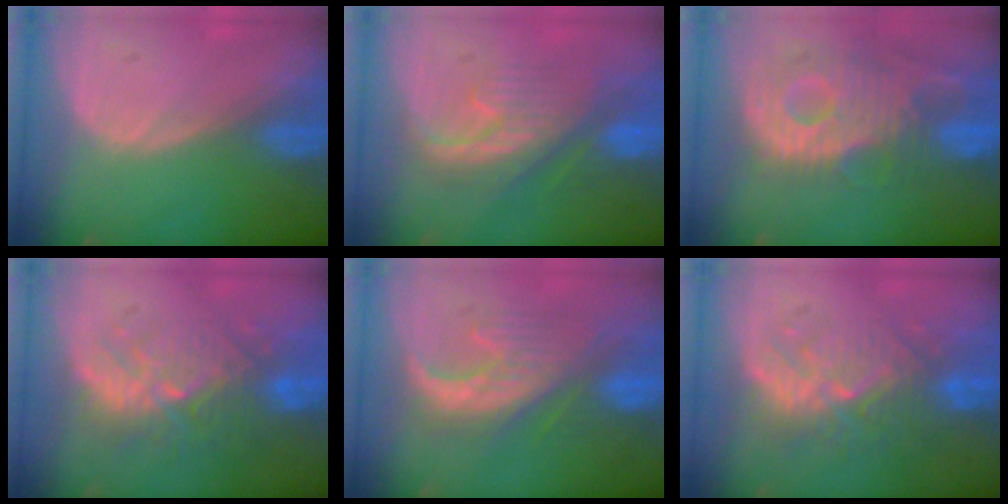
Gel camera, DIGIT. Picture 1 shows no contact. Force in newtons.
{"total": 7.9, "press": 7.9, "slide": 1.1}
{"total": 11.8, "press": 10.6, "slide": 5.3}
{"total": 10.0, "press": 9.3, "slide": 3.6}
{"total": 8.8, "press": 8.7, "slide": 0.5}
{"total": 9.4, "press": 9.0, "slide": 2.7}